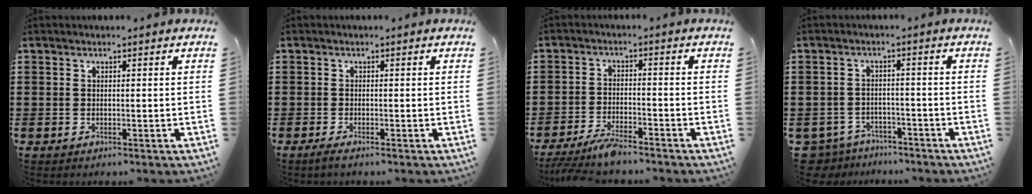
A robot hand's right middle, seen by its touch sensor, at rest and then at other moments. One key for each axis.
{"total": 0.8, "fx": -0.5, "fy": 0.0, "fz": 0.6, "tx": -0.012, "ty": -0.007, "tz": -0.008}
{"total": 4.7, "fx": -4.1, "fy": 0.4, "fz": 2.2, "tx": -0.058, "ty": -0.014, "tz": -0.083}
{"total": 3.5, "fx": -3.4, "fy": 0.8, "fz": 0.1, "tx": -0.026, "ty": -0.004, "tz": -0.076}